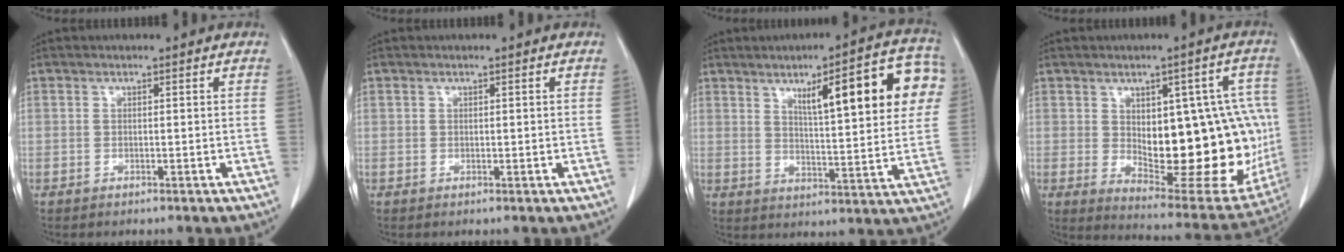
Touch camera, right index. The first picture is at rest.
{"total": 0.6, "force": [0.2, 0.5, 0.4], "torque": [-0.002, -0.001, 0.004]}
{"total": 16.6, "force": [6.0, 3.1, 15.2], "torque": [-0.195, 0.022, 0.079]}
{"total": 21.5, "force": [-0.2, 8.9, 19.6], "torque": [-0.219, 0.012, 0.026]}